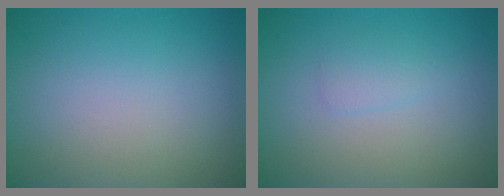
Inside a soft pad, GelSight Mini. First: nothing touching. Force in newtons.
{"total": 1.1, "press": 1.1, "slide": 0.0}